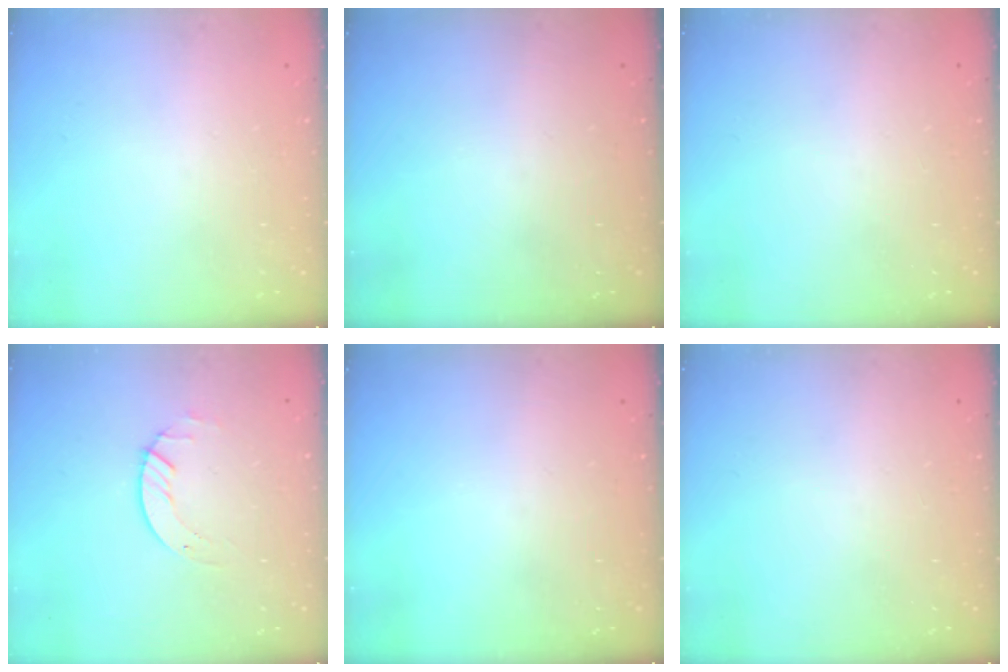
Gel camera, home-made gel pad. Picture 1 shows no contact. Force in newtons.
{"total": 0.0}
{"total": 0.0}
{"total": 2.7, "press": 2.7, "slide": 0.3}
{"total": 0.0}
{"total": 0.0}